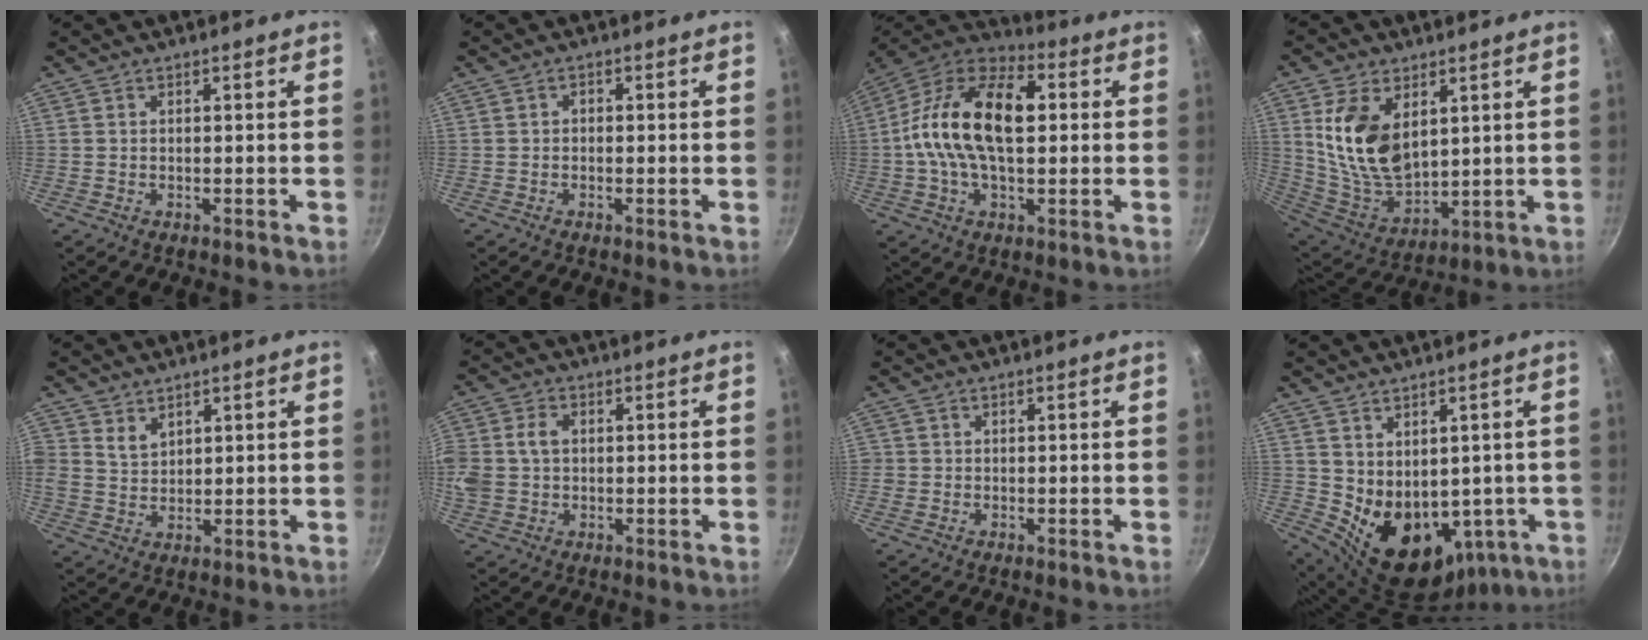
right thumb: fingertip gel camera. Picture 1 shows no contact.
{"total": 1.0, "force": [-0.3, 0.8, 0.5], "torque": [-0.009, 0.006, -0.006]}
{"total": 20.6, "force": [1.7, 11.6, 16.9], "torque": [-0.292, 0.031, 0.009]}
{"total": 15.6, "force": [4.5, 9.6, 11.5], "torque": [-0.196, -0.040, 0.102]}
{"total": 3.7, "force": [2.2, 2.6, 1.5], "torque": [-0.018, -0.016, 0.044]}
{"total": 10.4, "force": [0.9, 8.2, 6.2], "torque": [-0.143, 0.021, 0.014]}
{"total": 1.0, "force": [-0.2, 1.0, 0.1], "torque": [-0.001, 0.002, -0.006]}
{"total": 14.6, "force": [-0.4, 10.7, 9.9], "torque": [-0.123, -0.011, 0.036]}